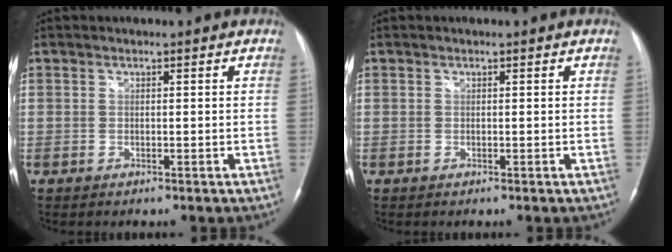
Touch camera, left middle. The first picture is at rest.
{"total": 0.0}